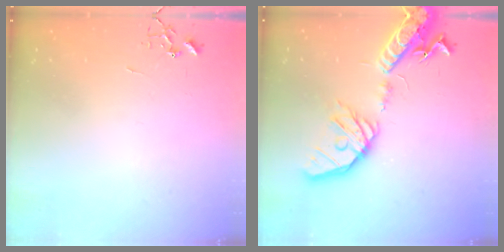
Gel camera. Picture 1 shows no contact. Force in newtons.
{"total": 22.7, "press": 22.4, "slide": 3.7}